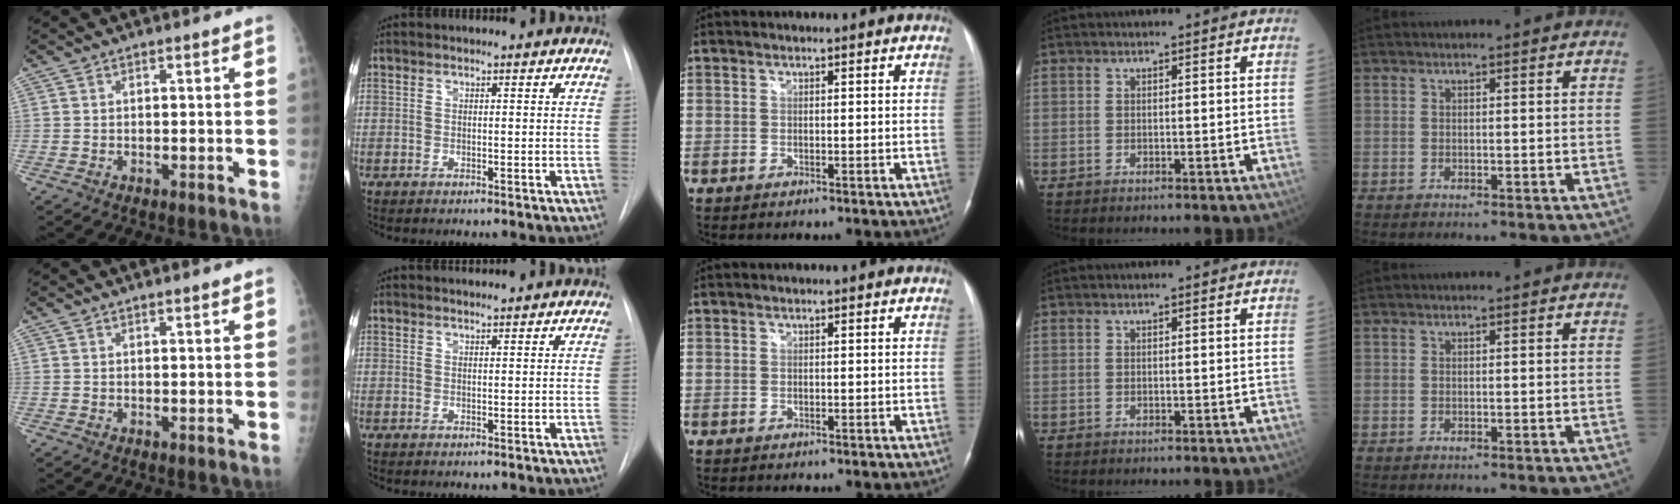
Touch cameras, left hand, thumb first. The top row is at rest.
{"thumb": {"total": 1.6, "force": [1.4, 0.0, 0.8], "torque": [-0.005, -0.001, 0.021]}, "index": {"total": 0.6, "force": [0.5, -0.3, 0.0], "torque": [0.001, 0.002, 0.015]}}